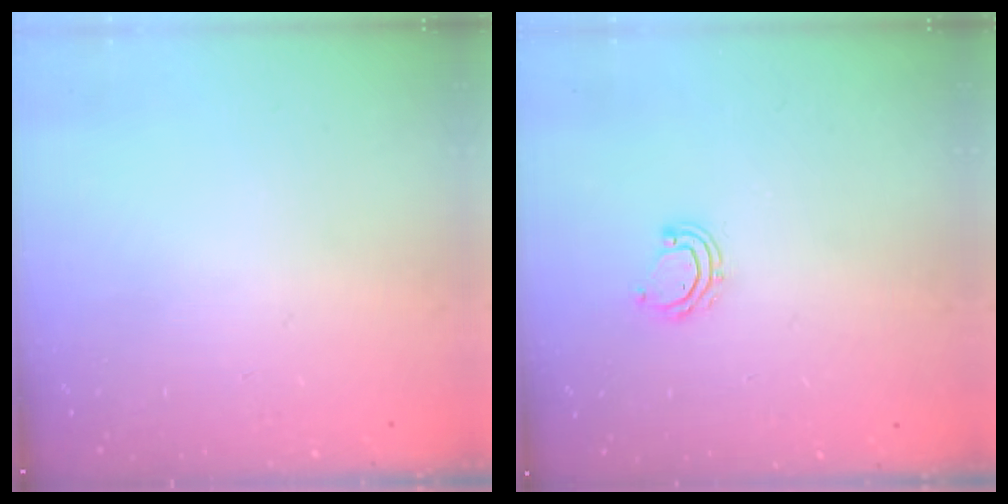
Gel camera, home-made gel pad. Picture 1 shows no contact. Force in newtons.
{"total": 4.5, "press": 4.4, "slide": 0.4}